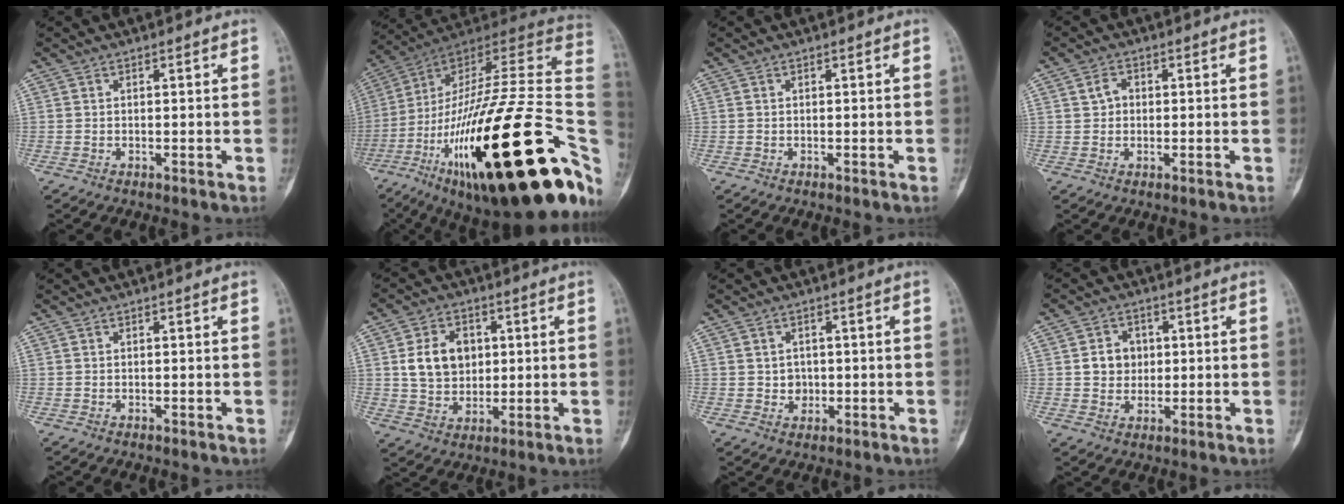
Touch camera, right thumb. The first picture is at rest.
{"total": 41.6, "force": [-12.1, 11.4, 38.2], "torque": [-0.540, 0.064, -0.196]}
{"total": 0.0}
{"total": 2.7, "force": [0.4, 2.2, 1.4], "torque": [-0.018, 0.006, 0.003]}
{"total": 0.0}
{"total": 9.9, "force": [1.9, 7.6, 6.1], "torque": [-0.077, -0.004, 0.039]}
{"total": 2.7, "force": [0.0, 2.5, 1.1], "torque": [0.000, 0.004, 0.002]}
{"total": 5.7, "force": [0.8, 5.0, 2.6], "torque": [-0.014, 0.002, 0.011]}